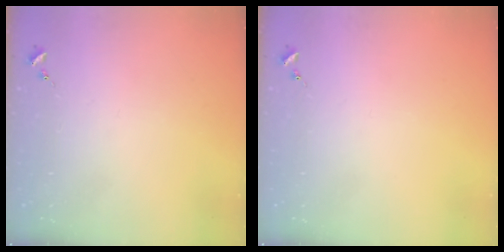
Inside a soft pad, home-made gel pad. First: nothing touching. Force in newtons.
{"total": 0.0}